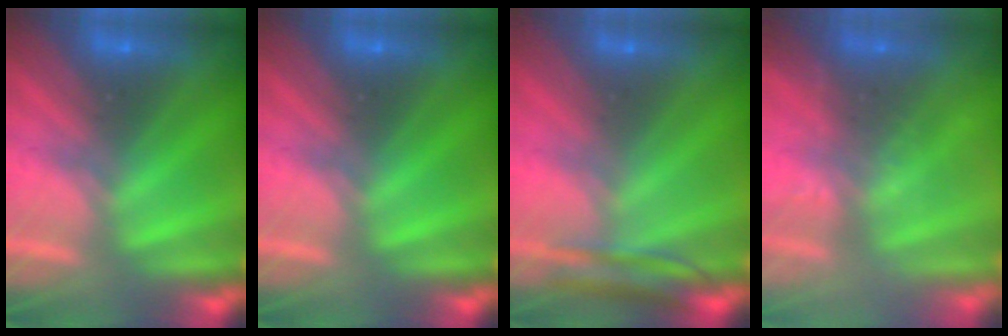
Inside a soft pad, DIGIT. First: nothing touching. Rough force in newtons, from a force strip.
{"total": 0.0}
{"total": 4.4}
{"total": 2.2}